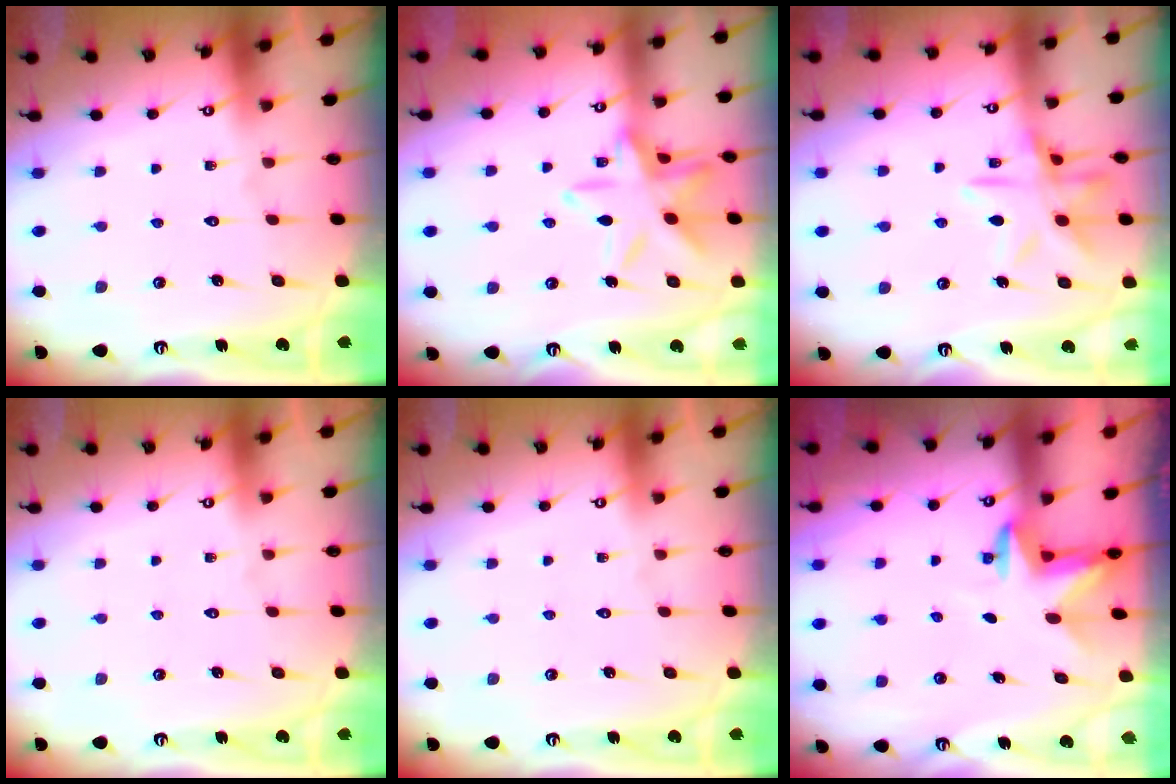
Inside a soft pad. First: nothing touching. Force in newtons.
{"total": 14.0, "press": 14.0, "slide": 0.8}
{"total": 13.6, "press": 13.6, "slide": 0.8}
{"total": 0.0}
{"total": 0.0}
{"total": 3.3, "press": 3.3, "slide": 0.4}